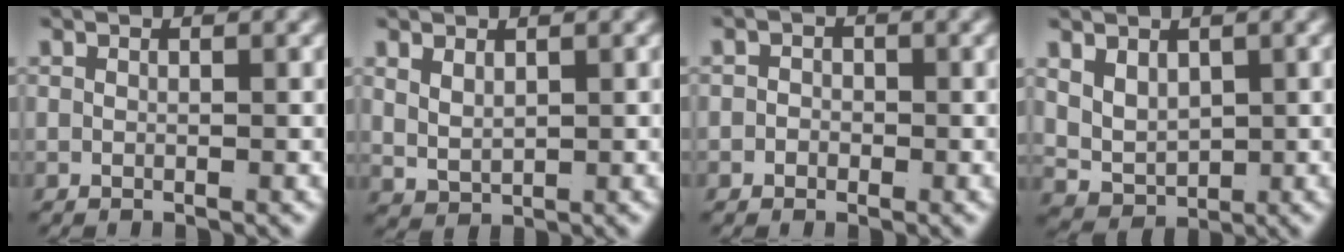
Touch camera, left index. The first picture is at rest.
{"total": 2.2, "force": [0.9, 1.6, 1.3], "torque": [-0.036, -0.013, 0.033]}
{"total": 1.5, "force": [-0.9, 1.2, 0.1], "torque": [0.008, -0.007, -0.016]}
{"total": 6.3, "force": [0.6, 5.5, 3.1], "torque": [-0.083, -0.029, 0.019]}